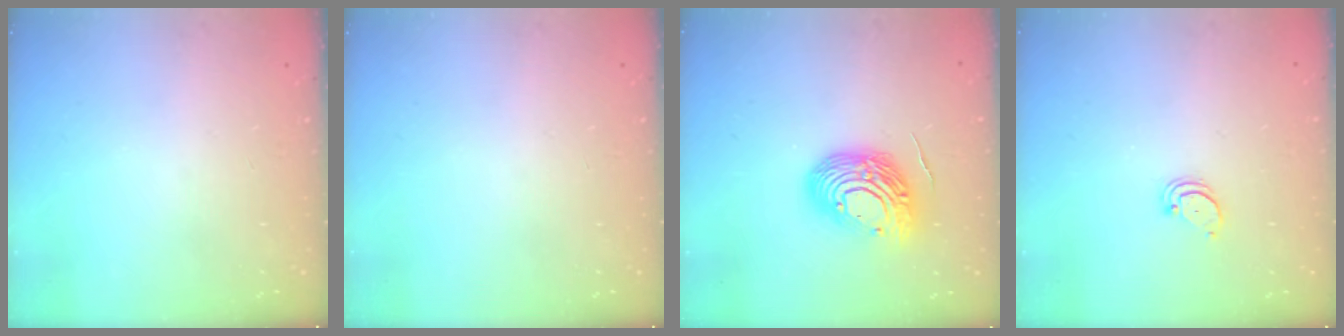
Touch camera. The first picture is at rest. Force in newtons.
{"total": 0.0}
{"total": 15.1, "press": 15.0, "slide": 2.0}
{"total": 2.0, "press": 2.0, "slide": 0.2}